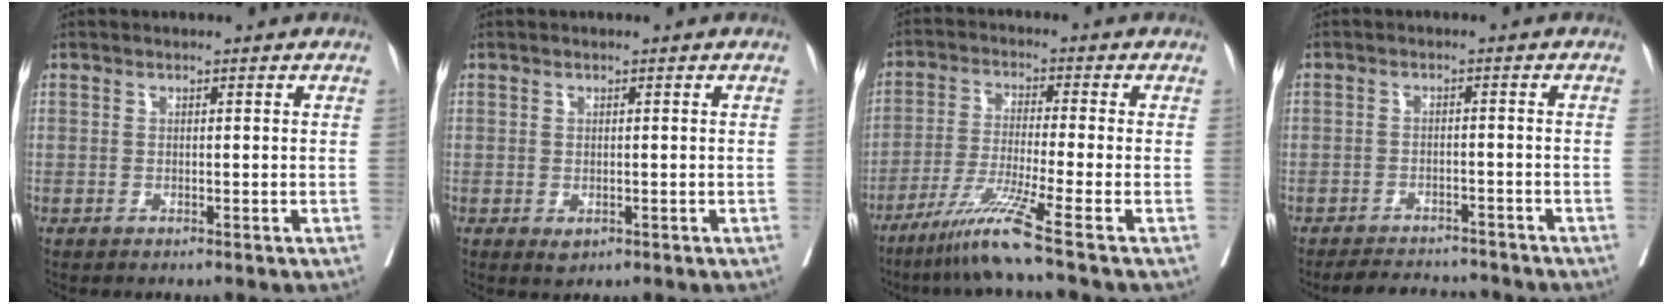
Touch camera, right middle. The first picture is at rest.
{"total": 0.9, "force": [-0.2, 0.6, 0.6], "torque": [-0.008, -0.002, 0.004]}
{"total": 8.8, "force": [-6.0, -2.6, 5.8], "torque": [-0.110, -0.037, -0.117]}
{"total": 7.1, "force": [-6.7, 1.9, 1.4], "torque": [-0.020, -0.003, -0.092]}